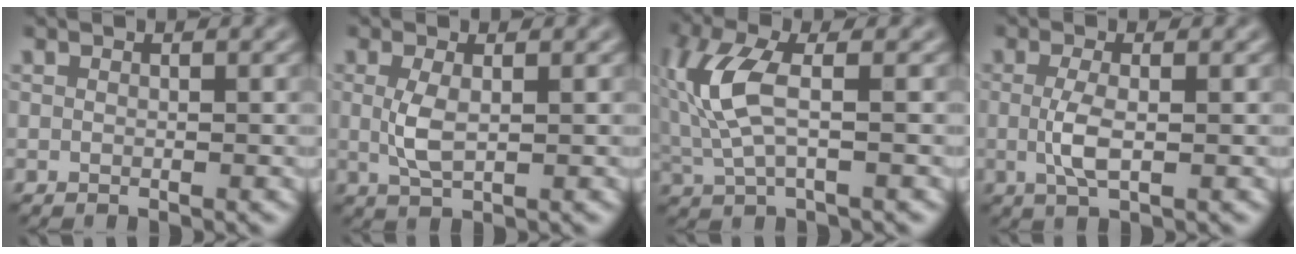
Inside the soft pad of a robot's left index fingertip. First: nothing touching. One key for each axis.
{"total": 2.5, "fx": 0.2, "fy": 0.8, "fz": 2.3, "tx": -0.059, "ty": 0.000, "tz": 0.004}
{"total": 5.7, "fx": 0.6, "fy": 2.2, "fz": 5.3, "tx": -0.133, "ty": 0.002, "tz": 0.011}
{"total": 2.7, "fx": -0.1, "fy": 0.8, "fz": 2.6, "tx": -0.060, "ty": -0.003, "tz": -0.004}